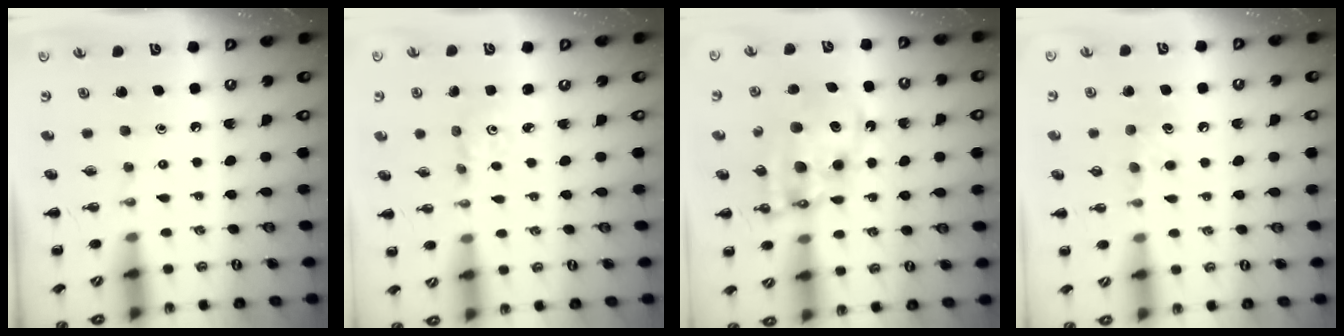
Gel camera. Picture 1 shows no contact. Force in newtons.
{"total": 1.1, "press": 1.0, "slide": 0.3}
{"total": 12.6, "press": 12.3, "slide": 2.6}
{"total": 6.6, "press": 6.3, "slide": 1.7}